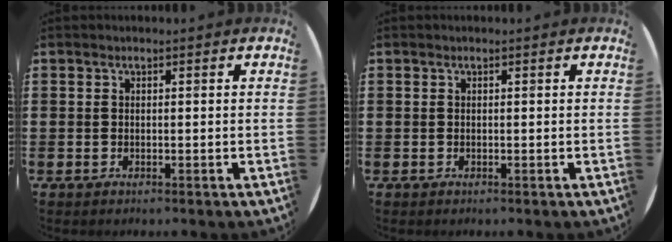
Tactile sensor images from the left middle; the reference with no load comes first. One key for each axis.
{"total": 0.0}